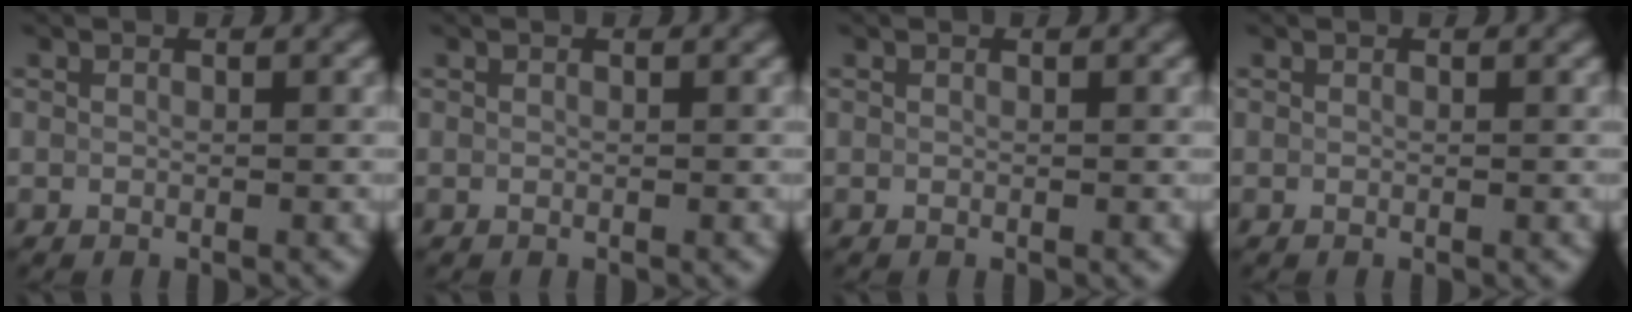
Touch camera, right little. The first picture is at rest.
{"total": 0.0}
{"total": 0.0}
{"total": 0.0}